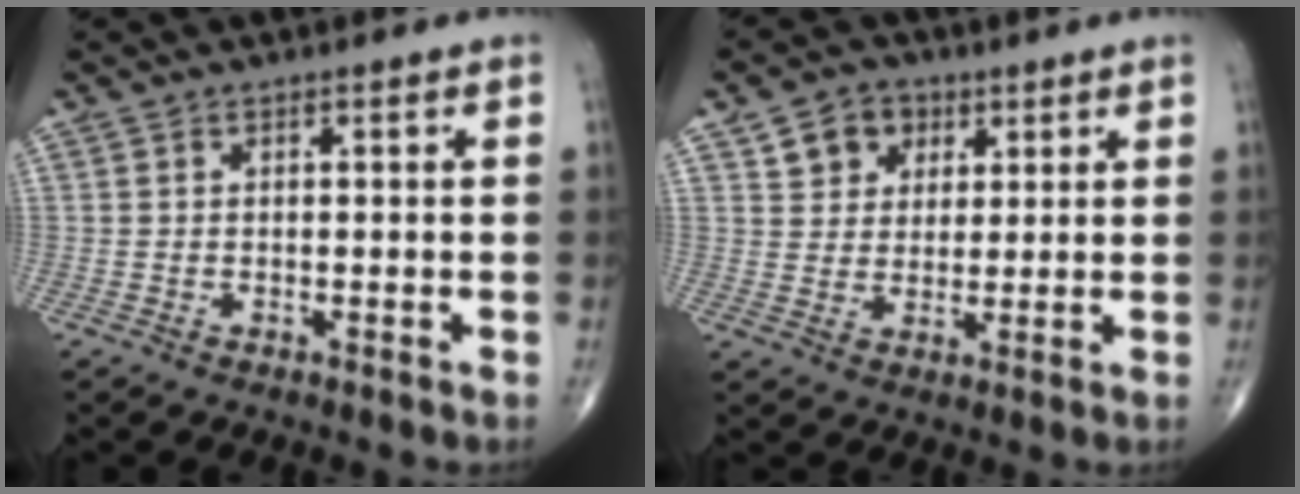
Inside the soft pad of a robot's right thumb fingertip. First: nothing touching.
{"total": 7.0, "force": [3.4, 5.7, 2.5], "torque": [-0.007, -0.011, 0.054]}